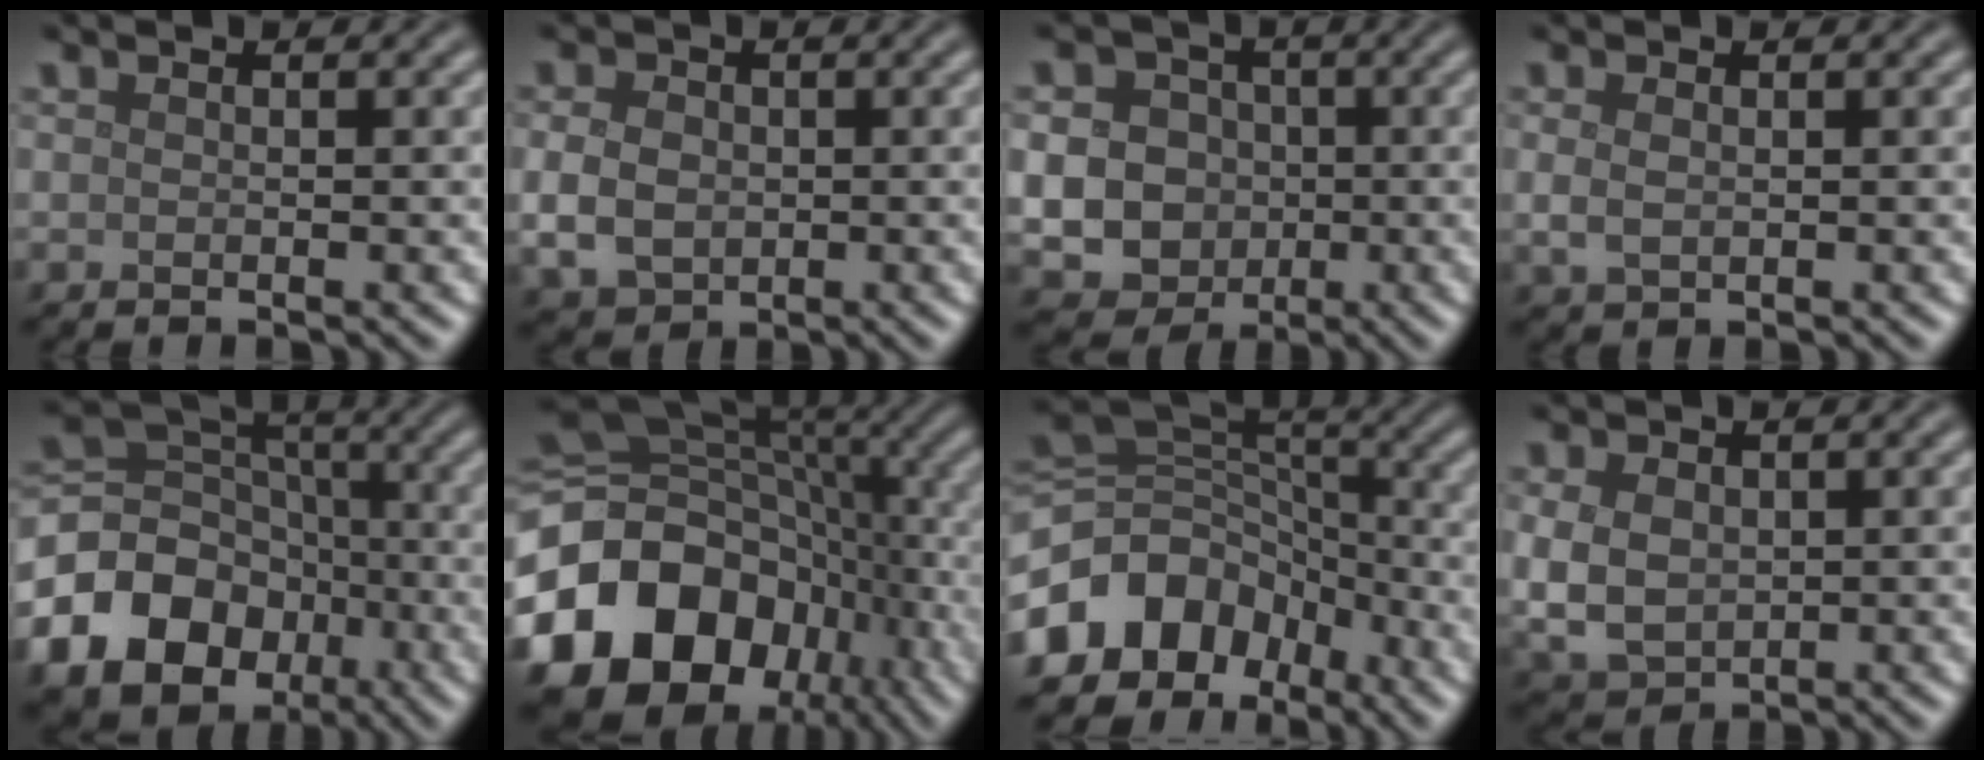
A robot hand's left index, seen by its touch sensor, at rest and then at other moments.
{"total": 3.7, "force": [-0.3, 2.9, 2.3], "torque": [-0.049, -0.002, -0.007]}
{"total": 11.0, "force": [-0.8, 10.4, 3.6], "torque": [-0.095, 0.004, -0.034]}
{"total": 1.6, "force": [0.1, 1.0, 1.2], "torque": [-0.028, -0.002, 0.005]}
{"total": 16.2, "force": [-7.2, 13.5, 5.4], "torque": [-0.134, -0.040, -0.137]}
{"total": 18.6, "force": [-6.7, 14.3, 9.7], "torque": [-0.223, -0.007, -0.114]}
{"total": 9.8, "force": [-4.9, 7.4, 4.2], "torque": [-0.081, 0.009, -0.104]}
{"total": 4.7, "force": [0.2, 3.6, 3.1], "torque": [-0.074, -0.006, 0.011]}